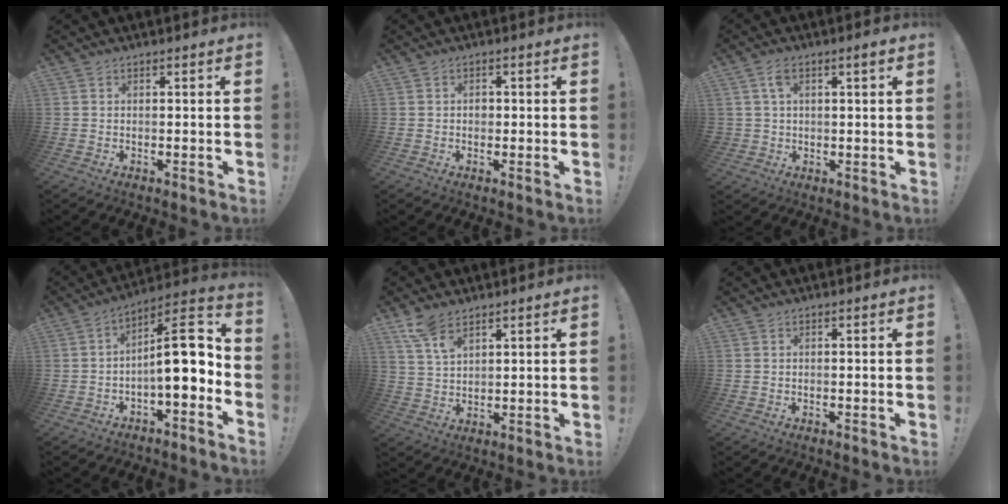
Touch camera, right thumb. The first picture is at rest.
{"total": 1.5, "force": [-0.5, 1.2, 0.8], "torque": [-0.016, 0.008, -0.009]}
{"total": 4.5, "force": [1.5, 2.3, 3.5], "torque": [-0.053, 0.001, 0.026]}
{"total": 14.4, "force": [-0.4, 5.1, 13.5], "torque": [-0.193, 0.014, -0.006]}
{"total": 6.9, "force": [5.0, 2.9, 3.7], "torque": [-0.075, -0.023, 0.096]}
{"total": 0.0}